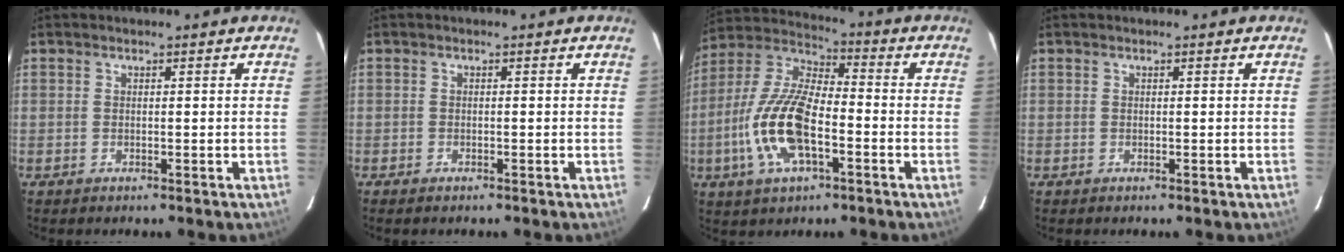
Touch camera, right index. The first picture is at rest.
{"total": 1.0, "force": [-0.9, 0.3, 0.3], "torque": [-0.007, -0.004, -0.017]}
{"total": 15.9, "force": [-4.8, 6.4, 13.8], "torque": [-0.292, -0.003, -0.096]}
{"total": 0.0}